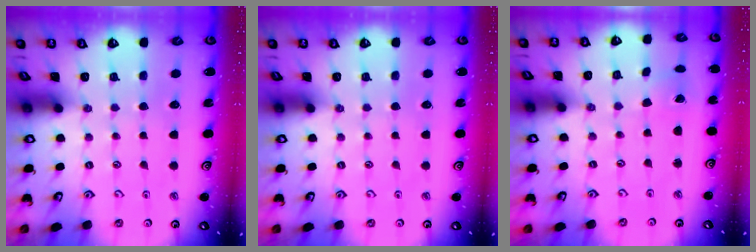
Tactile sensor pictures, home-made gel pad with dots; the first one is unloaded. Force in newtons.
{"total": 0.0}
{"total": 1.0, "press": 1.0, "slide": 0.0}